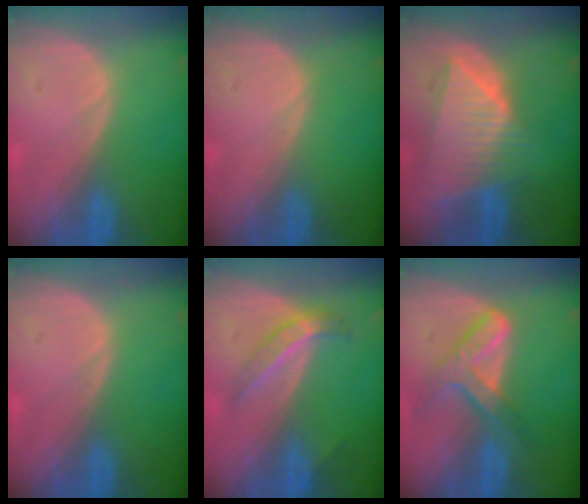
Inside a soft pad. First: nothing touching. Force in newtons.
{"total": 0.0}
{"total": 9.1, "press": 8.2, "slide": 4.1}
{"total": 0.0}
{"total": 4.0, "press": 3.9, "slide": 0.7}
{"total": 7.2, "press": 6.1, "slide": 3.9}